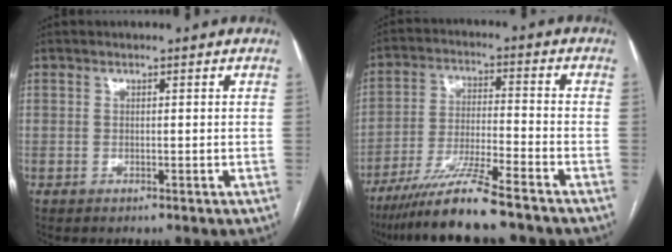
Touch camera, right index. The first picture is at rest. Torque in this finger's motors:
{"motor_torque": [1.11, -1.03, 0.62, 0.18]}